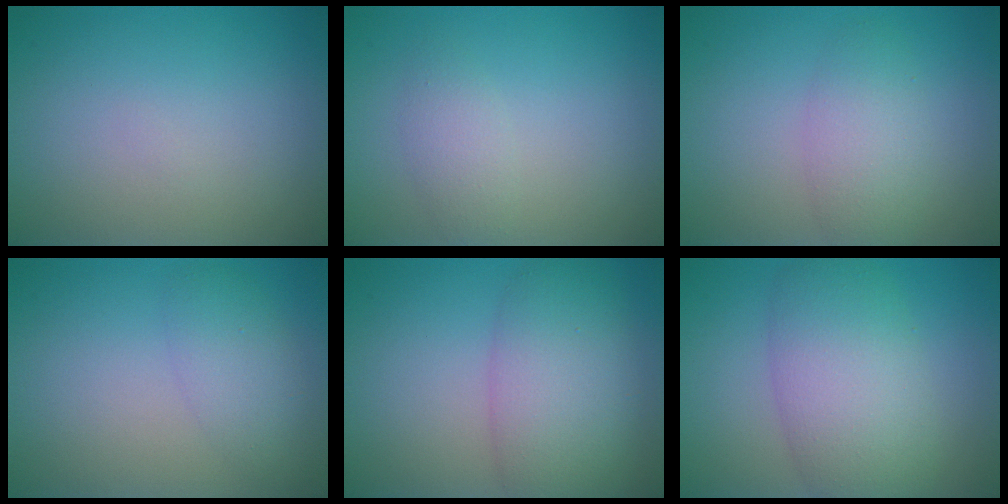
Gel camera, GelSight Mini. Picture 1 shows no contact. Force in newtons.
{"total": 1.8, "press": 1.8, "slide": 0.1}
{"total": 3.3, "press": 3.3, "slide": 0.1}
{"total": 2.7, "press": 2.7, "slide": 0.1}
{"total": 6.7, "press": 6.7, "slide": 0.4}
{"total": 7.3, "press": 7.2, "slide": 0.5}